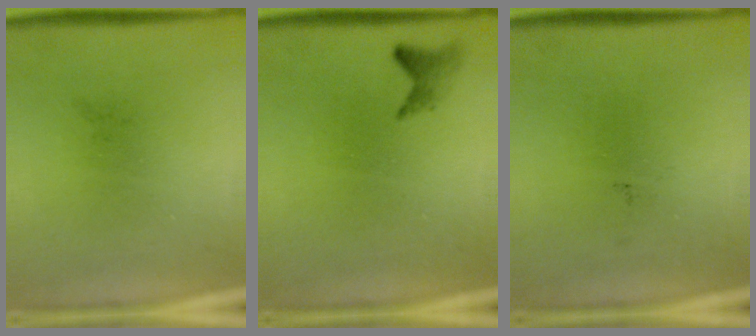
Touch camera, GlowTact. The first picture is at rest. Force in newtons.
{"total": 1.4}
{"total": 0.0}